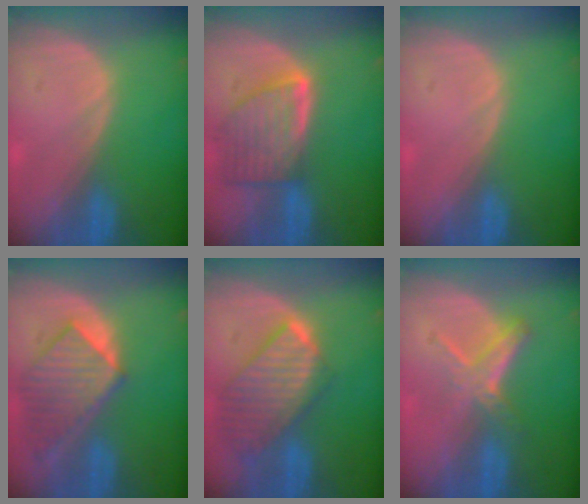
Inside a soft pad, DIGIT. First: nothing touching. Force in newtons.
{"total": 8.1, "press": 7.3, "slide": 3.4}
{"total": 0.0}
{"total": 8.3, "press": 7.6, "slide": 3.4}
{"total": 9.7, "press": 8.5, "slide": 4.8}
{"total": 4.9, "press": 4.8, "slide": 0.9}